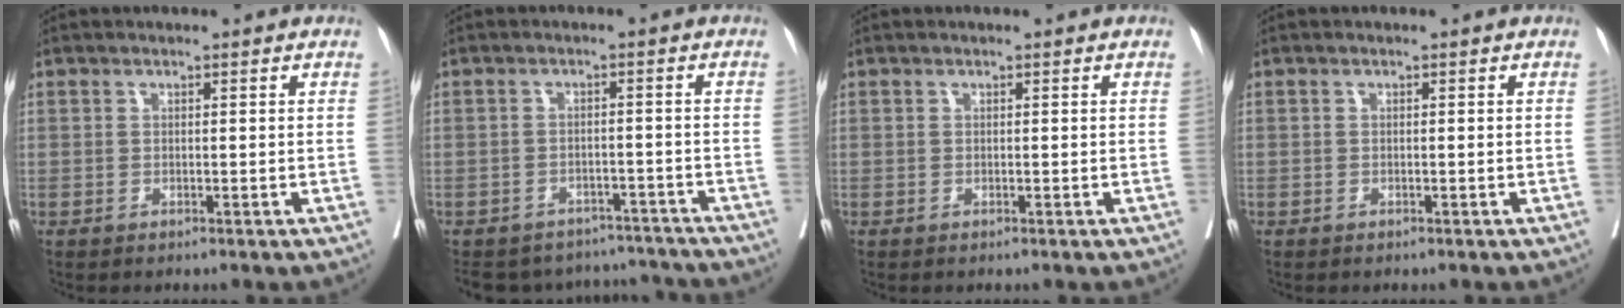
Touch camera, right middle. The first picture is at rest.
{"total": 12.2, "force": [-11.3, 4.3, 1.3], "torque": [-0.025, 0.018, -0.140]}
{"total": 0.0}
{"total": 0.7, "force": [-0.2, 0.6, -0.1], "torque": [0.004, 0.007, -0.006]}